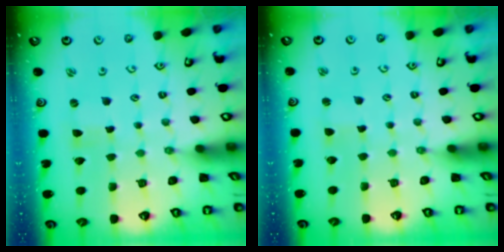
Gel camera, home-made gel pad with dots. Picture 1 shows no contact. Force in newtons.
{"total": 1.6, "press": 1.6, "slide": 0.3}